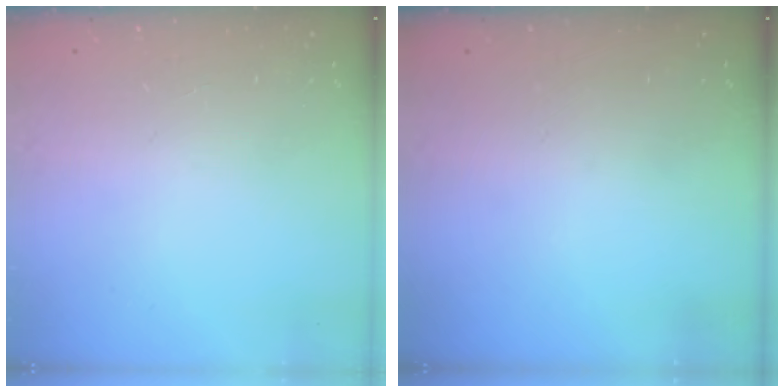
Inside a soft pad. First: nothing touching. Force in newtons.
{"total": 0.0}